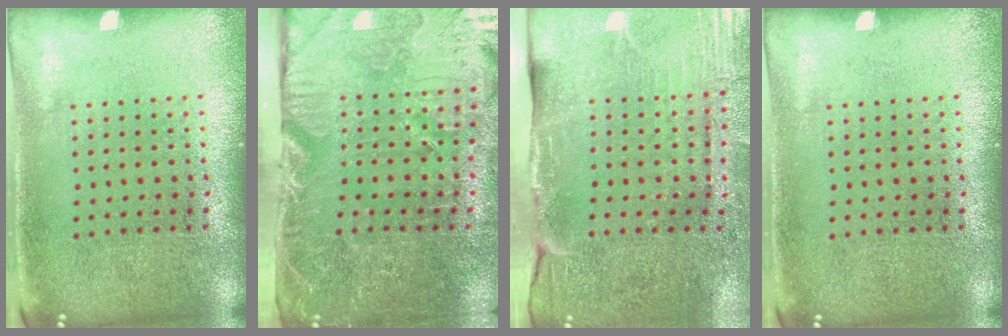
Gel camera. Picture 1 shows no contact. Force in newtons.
{"total": 4.4, "press": 4.1, "slide": 1.4}
{"total": 4.5, "press": 3.8, "slide": 2.4}
{"total": 0.0}